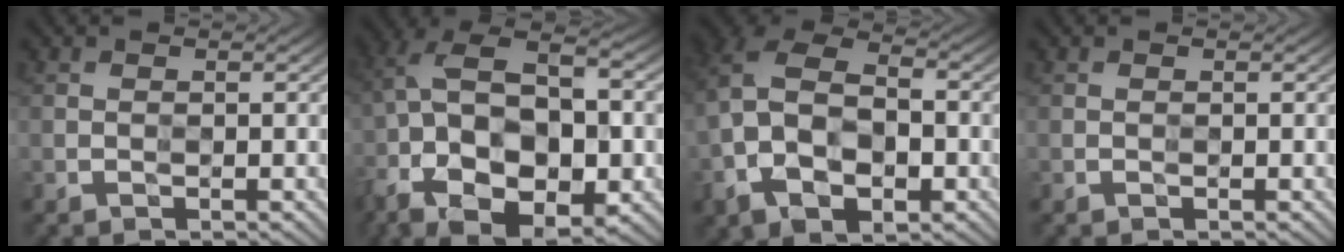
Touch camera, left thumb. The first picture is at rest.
{"total": 17.7, "force": [-4.9, 10.1, 13.6], "torque": [-0.280, -0.005, -0.052]}
{"total": 12.3, "force": [-2.8, 7.5, 9.3], "torque": [-0.213, 0.001, -0.060]}
{"total": 0.0}